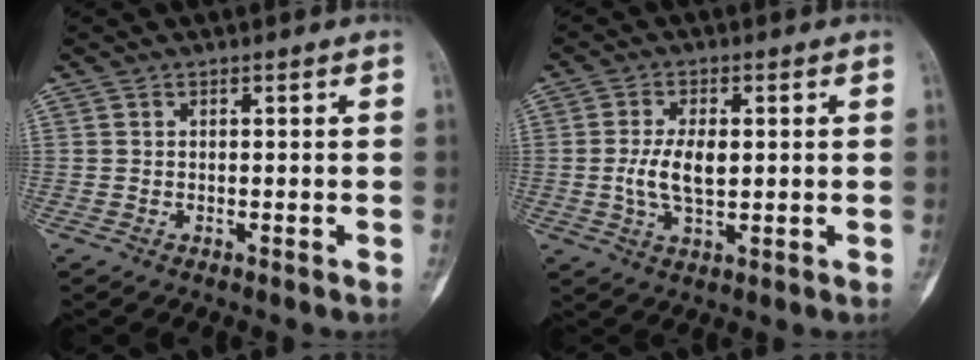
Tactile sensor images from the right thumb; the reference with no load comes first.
{"total": 6.5, "force": [0.2, 3.2, 5.7], "torque": [-0.116, -0.003, 0.002]}